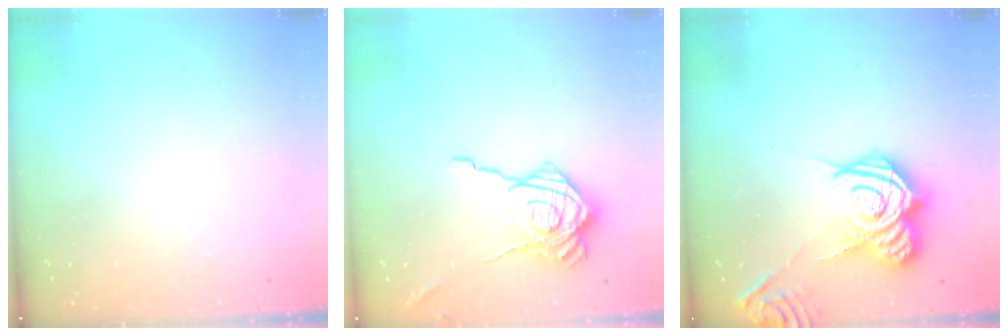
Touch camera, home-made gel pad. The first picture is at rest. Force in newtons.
{"total": 16.3, "press": 16.2, "slide": 1.3}
{"total": 15.4, "press": 15.4, "slide": 1.0}